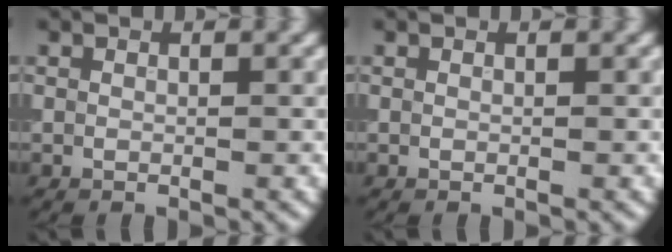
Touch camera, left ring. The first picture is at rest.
{"total": 0.0}